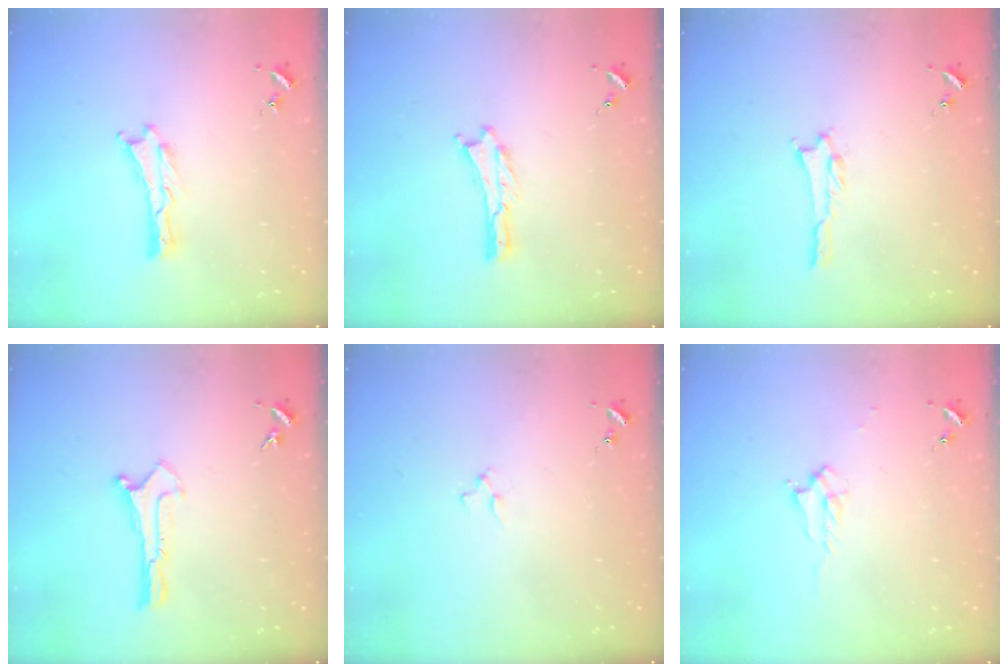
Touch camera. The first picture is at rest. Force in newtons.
{"total": 0.0}
{"total": 1.0, "press": 1.0, "slide": 0.2}
{"total": 0.0}
{"total": 0.9, "press": 0.9, "slide": 0.2}
{"total": 1.7, "press": 1.6, "slide": 0.2}